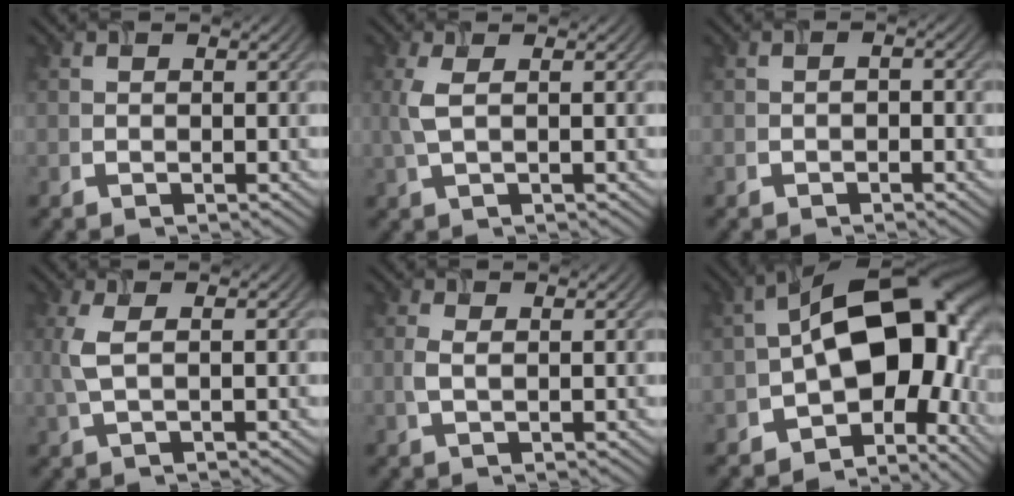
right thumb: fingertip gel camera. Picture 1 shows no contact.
{"total": 3.0, "force": [0.4, 0.8, 2.8], "torque": [-0.070, 0.006, 0.008]}
{"total": 1.1, "force": [-0.6, 0.6, 0.7], "torque": [-0.012, 0.003, -0.013]}
{"total": 3.4, "force": [0.5, 0.9, 3.2], "torque": [-0.080, 0.006, 0.010]}
{"total": 1.8, "force": [0.3, 0.6, 1.7], "torque": [-0.045, 0.004, 0.005]}
{"total": 16.9, "force": [-0.9, 10.7, 13.1], "torque": [-0.184, -0.012, -0.013]}